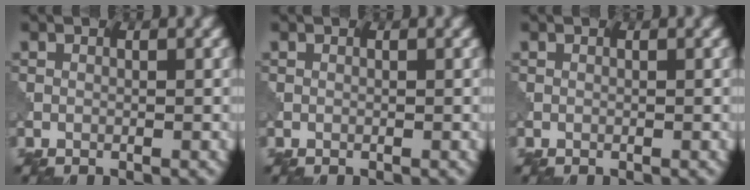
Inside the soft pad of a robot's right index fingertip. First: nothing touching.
{"total": 0.0}
{"total": 0.0}